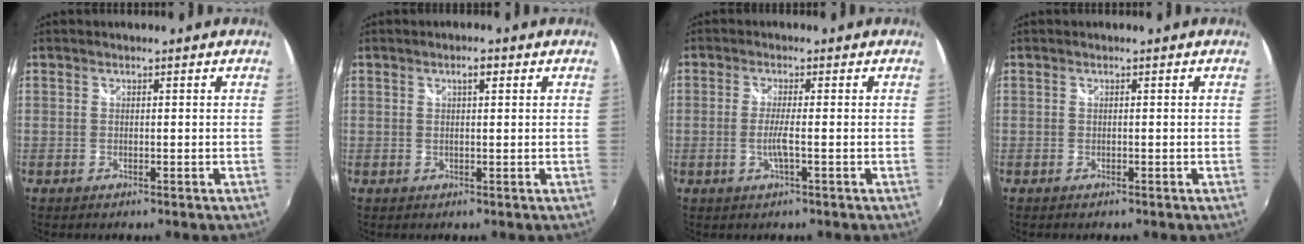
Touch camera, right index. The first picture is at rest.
{"total": 1.7, "force": [0.8, 0.6, 1.3], "torque": [-0.020, 0.004, 0.013]}
{"total": 3.0, "force": [-0.9, -0.2, 2.9], "torque": [-0.056, -0.005, -0.019]}
{"total": 0.0}